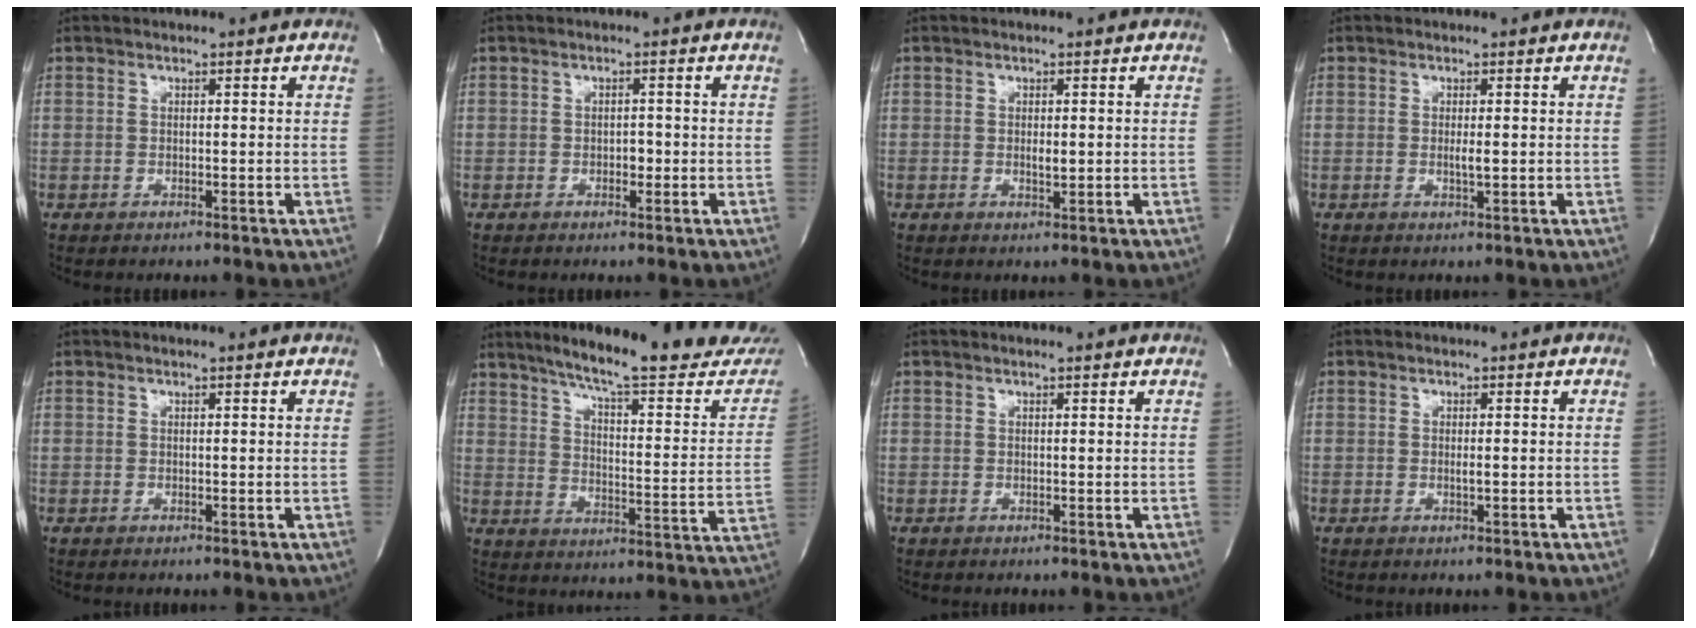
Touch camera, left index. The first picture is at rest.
{"total": 1.2, "force": [-0.4, 0.8, 0.9], "torque": [-0.012, 0.003, -0.007]}
{"total": 1.2, "force": [0.1, 0.4, 1.1], "torque": [-0.020, -0.002, 0.002]}
{"total": 1.3, "force": [0.0, 0.1, 1.3], "torque": [-0.027, -0.003, -0.001]}
{"total": 1.6, "force": [1.5, -0.1, 0.6], "torque": [-0.014, 0.010, 0.016]}
{"total": 24.8, "force": [22.0, 1.9, 11.4], "torque": [-0.164, -0.076, 0.281]}
{"total": 2.0, "force": [1.9, -0.1, 0.7], "torque": [-0.015, 0.012, 0.020]}
{"total": 0.6, "force": [0.0, -0.1, 0.6], "torque": [-0.014, -0.002, -0.001]}